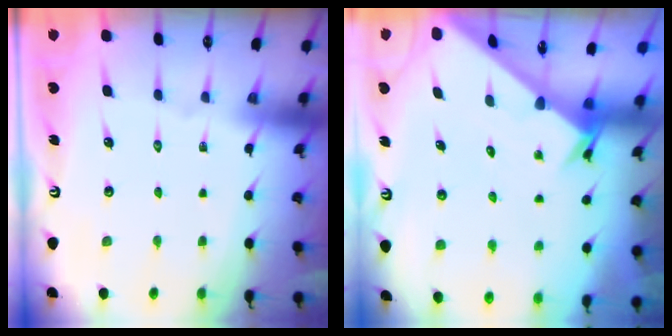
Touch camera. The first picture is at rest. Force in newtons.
{"total": 2.4, "press": 2.4, "slide": 0.2}